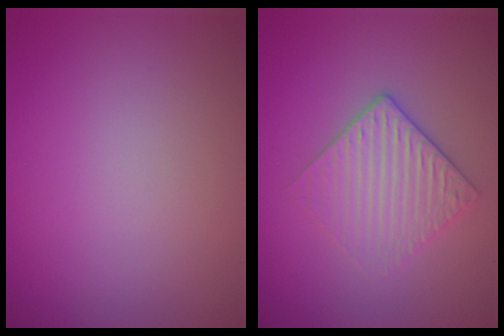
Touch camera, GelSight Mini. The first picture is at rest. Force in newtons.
{"total": 3.1, "press": 2.8, "slide": 1.3}